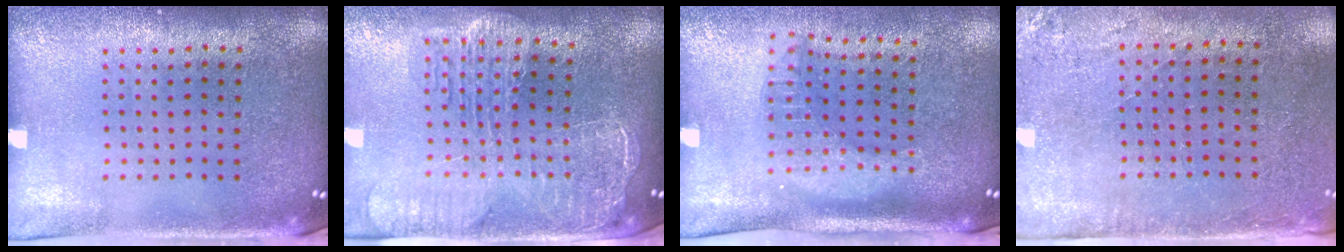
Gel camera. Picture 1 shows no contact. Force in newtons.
{"total": 2.7, "press": 2.3, "slide": 1.4}
{"total": 1.9, "press": 1.6, "slide": 1.1}
{"total": 2.8, "press": 2.3, "slide": 1.6}